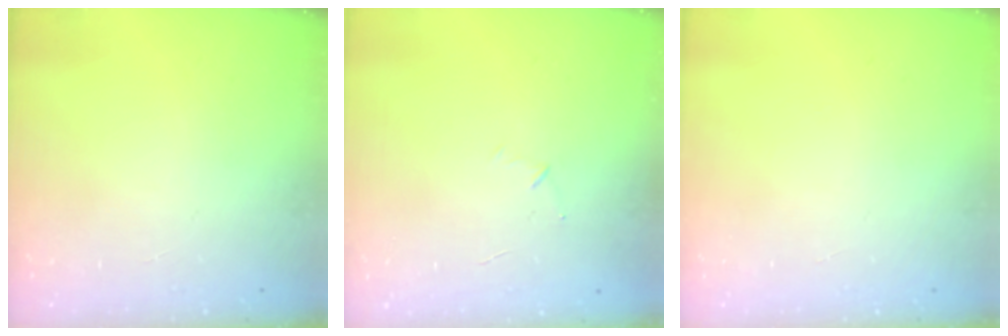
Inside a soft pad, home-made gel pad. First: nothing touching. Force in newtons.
{"total": 3.6, "press": 3.5, "slide": 0.9}
{"total": 0.0}